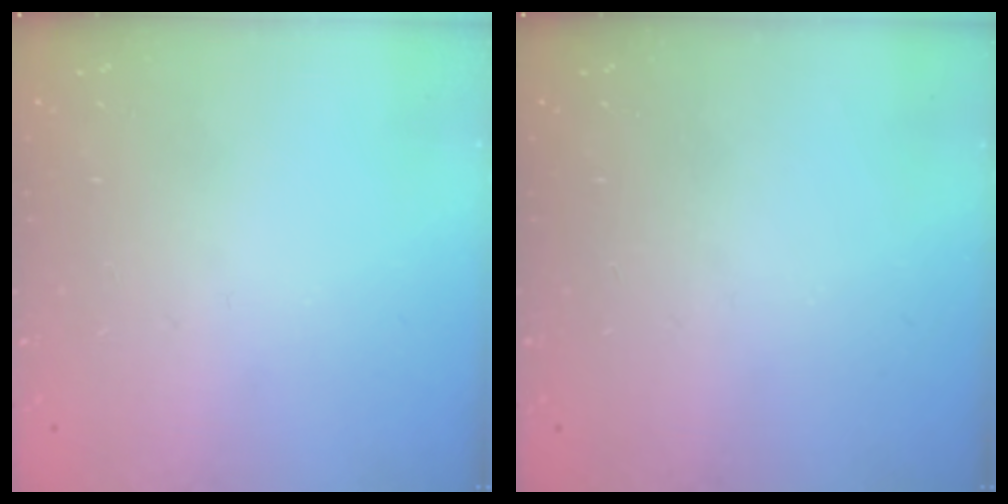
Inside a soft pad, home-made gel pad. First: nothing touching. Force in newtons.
{"total": 0.0}